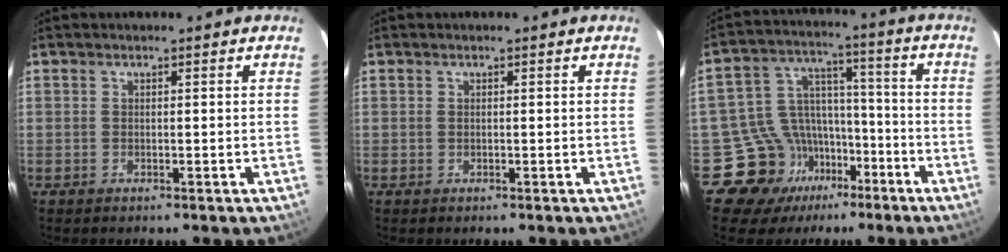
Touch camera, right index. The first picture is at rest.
{"total": 0.0}
{"total": 12.4, "force": [-8.5, 8.9, 1.2], "torque": [-0.038, 0.061, -0.139]}